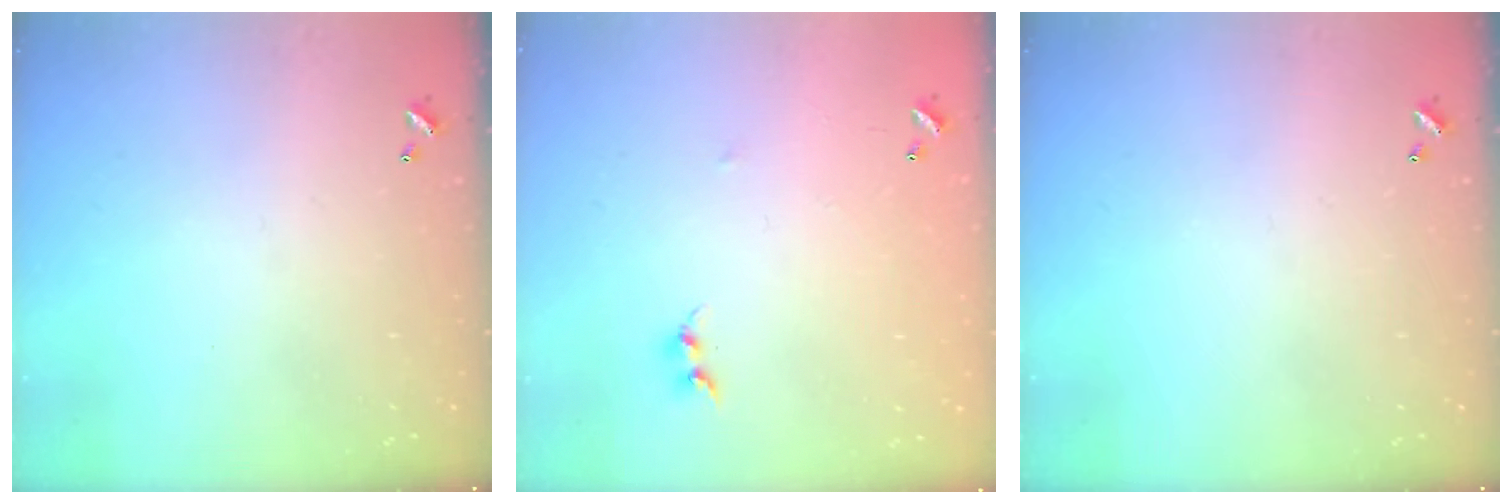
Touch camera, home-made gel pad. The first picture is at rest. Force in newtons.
{"total": 7.0, "press": 7.0, "slide": 0.5}
{"total": 0.0}